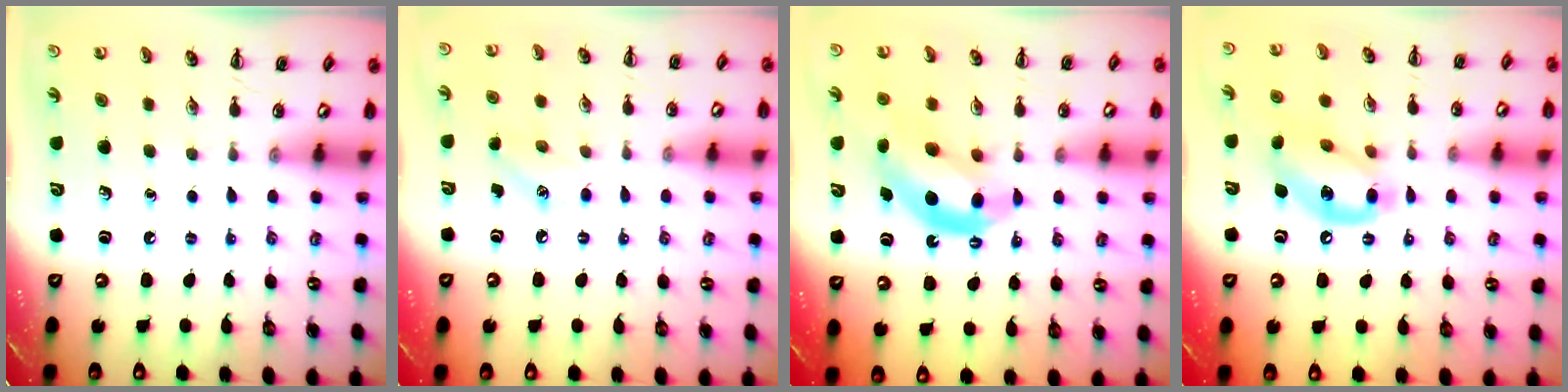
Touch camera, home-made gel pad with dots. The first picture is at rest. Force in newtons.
{"total": 8.2, "press": 8.0, "slide": 1.7}
{"total": 10.5, "press": 10.1, "slide": 2.8}
{"total": 14.5, "press": 14.4, "slide": 2.3}